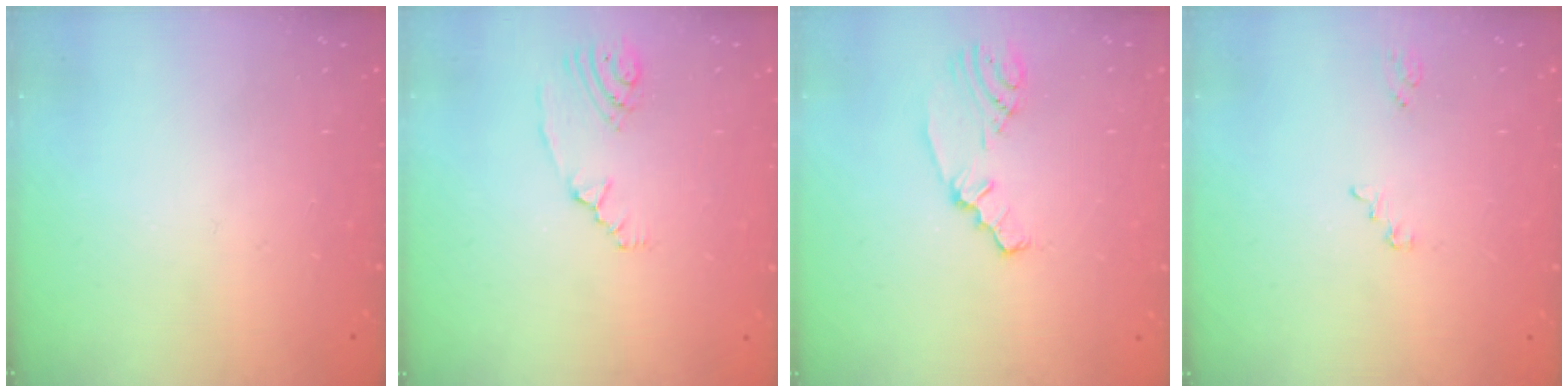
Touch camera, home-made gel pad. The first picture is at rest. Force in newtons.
{"total": 2.9, "press": 2.1, "slide": 2.0}
{"total": 2.1, "press": 1.7, "slide": 1.2}
{"total": 1.2, "press": 1.2, "slide": 0.1}